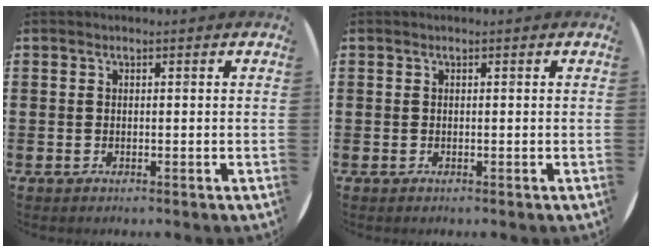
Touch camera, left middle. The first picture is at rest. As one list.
[{"total": 0.0}]